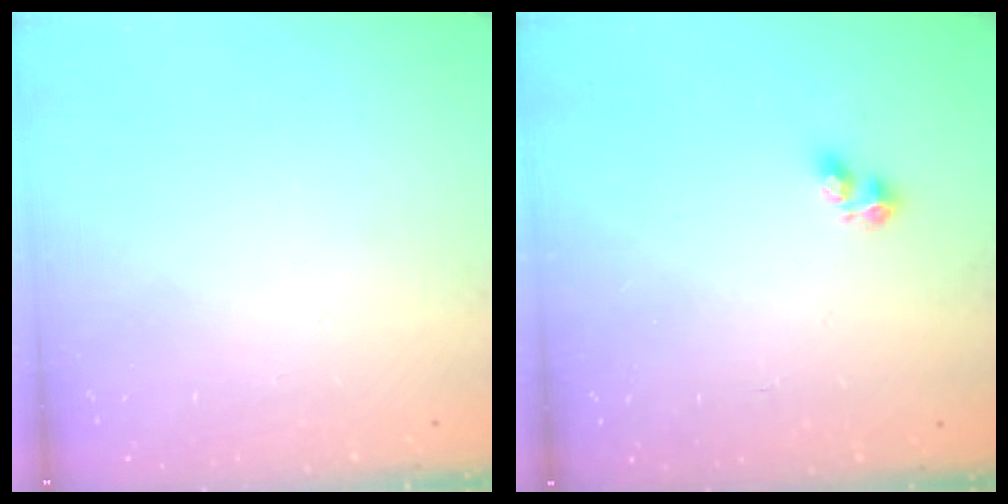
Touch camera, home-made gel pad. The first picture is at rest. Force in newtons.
{"total": 2.8, "press": 2.7, "slide": 0.5}